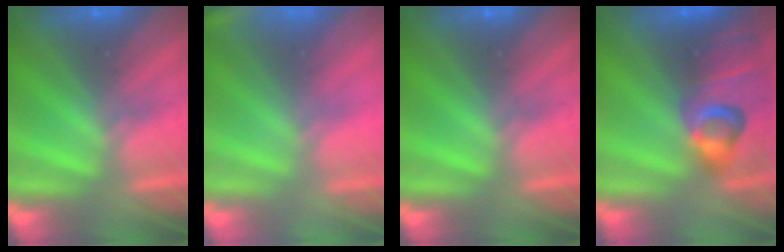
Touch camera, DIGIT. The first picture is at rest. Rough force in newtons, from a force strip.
{"total": 2.4}
{"total": 0.0}
{"total": 6.9}